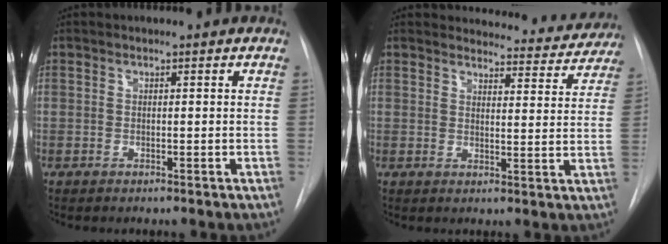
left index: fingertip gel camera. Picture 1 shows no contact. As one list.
[{"total": 12.0, "force": [11.7, 2.9, 0.7], "torque": [0.024, -0.032, 0.114]}]